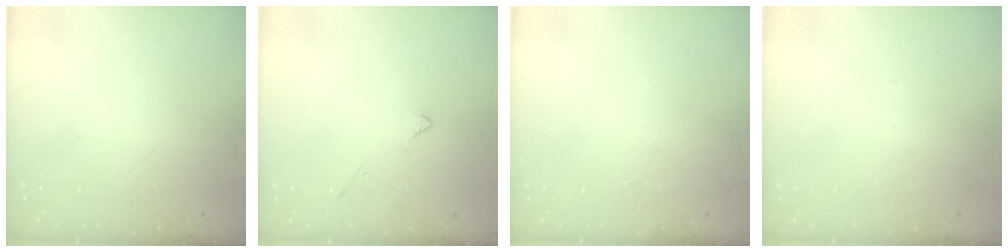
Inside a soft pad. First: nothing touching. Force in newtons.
{"total": 3.0, "press": 2.9, "slide": 0.5}
{"total": 2.3, "press": 2.3, "slide": 0.1}
{"total": 0.5, "press": 0.5, "slide": 0.2}